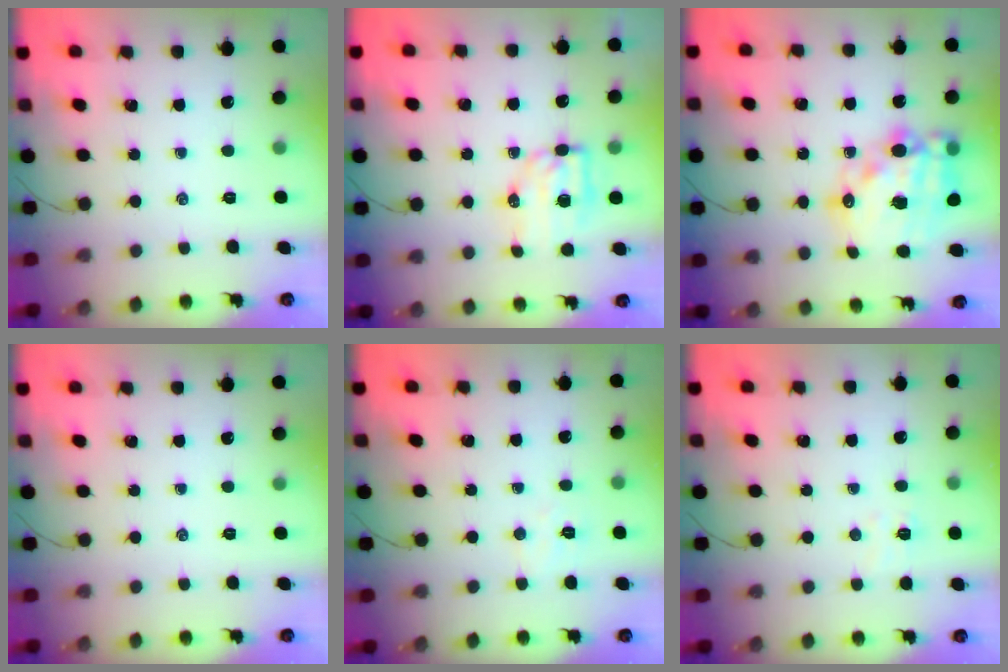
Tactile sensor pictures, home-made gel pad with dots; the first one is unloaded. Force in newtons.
{"total": 7.9, "press": 7.8, "slide": 1.4}
{"total": 19.2, "press": 18.8, "slide": 4.0}
{"total": 0.0}
{"total": 4.6, "press": 4.5, "slide": 0.9}
{"total": 4.8, "press": 4.7, "slide": 0.7}